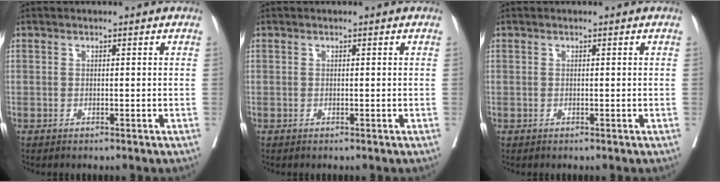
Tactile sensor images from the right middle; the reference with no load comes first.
{"total": 0.0}
{"total": 0.0}